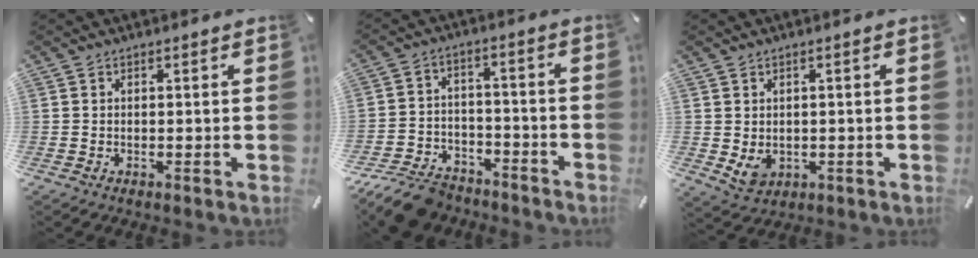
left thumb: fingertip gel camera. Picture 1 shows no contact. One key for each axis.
{"total": 11.0, "fx": -8.8, "fy": 5.2, "fz": 4.0, "tx": -0.061, "ty": 0.056, "tz": -0.161}
{"total": 4.0, "fx": 0.3, "fy": 3.4, "fz": 2.0, "tx": -0.032, "ty": -0.007, "tz": 0.003}